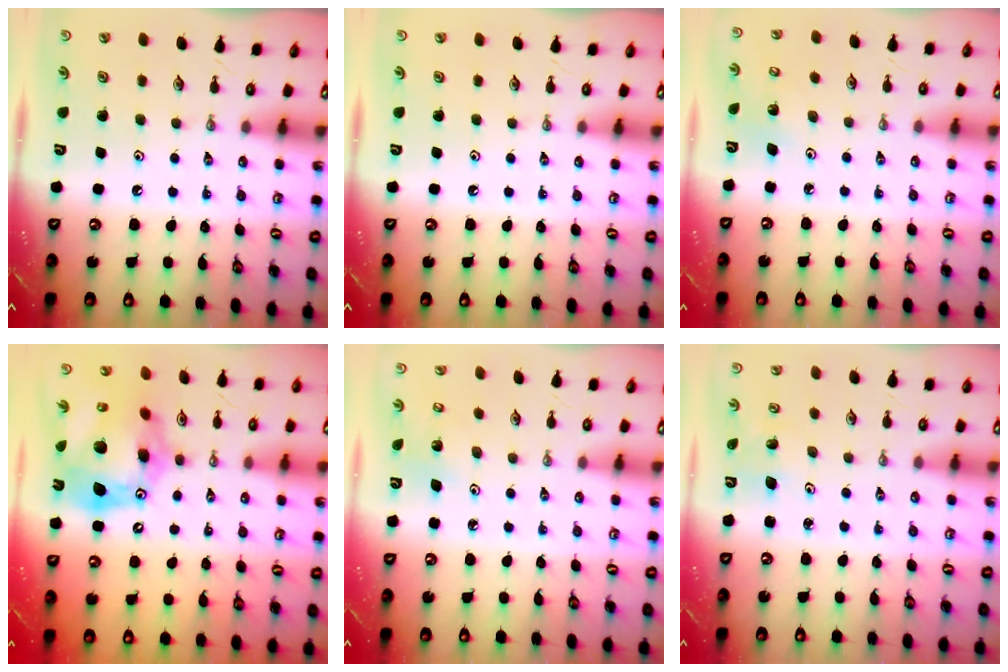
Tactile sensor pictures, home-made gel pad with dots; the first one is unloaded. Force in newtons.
{"total": 0.0}
{"total": 1.7, "press": 1.7, "slide": 0.1}
{"total": 19.7, "press": 19.6, "slide": 1.8}
{"total": 3.0, "press": 3.0, "slide": 0.1}
{"total": 1.9, "press": 1.9, "slide": 0.2}